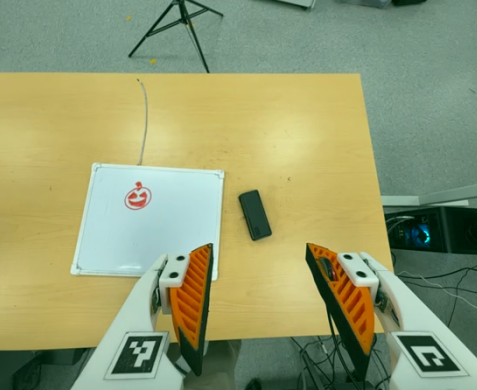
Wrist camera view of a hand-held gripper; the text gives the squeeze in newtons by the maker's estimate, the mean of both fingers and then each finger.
{"total": 0.0}